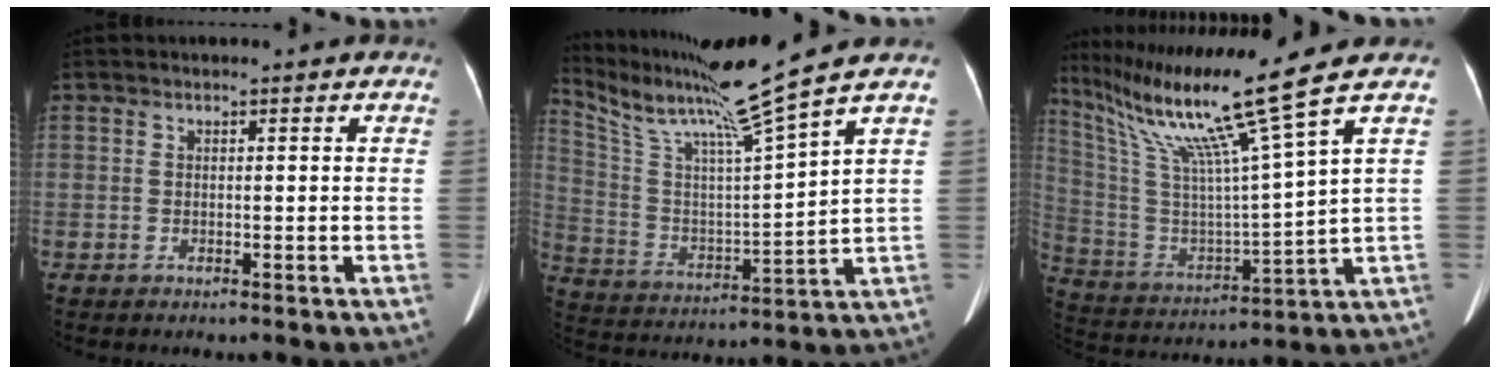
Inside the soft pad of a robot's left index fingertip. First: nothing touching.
{"total": 15.6, "force": [12.8, -2.9, 8.5], "torque": [-0.168, -0.017, 0.236]}
{"total": 17.6, "force": [12.4, -3.3, 12.0], "torque": [-0.221, -0.023, 0.231]}